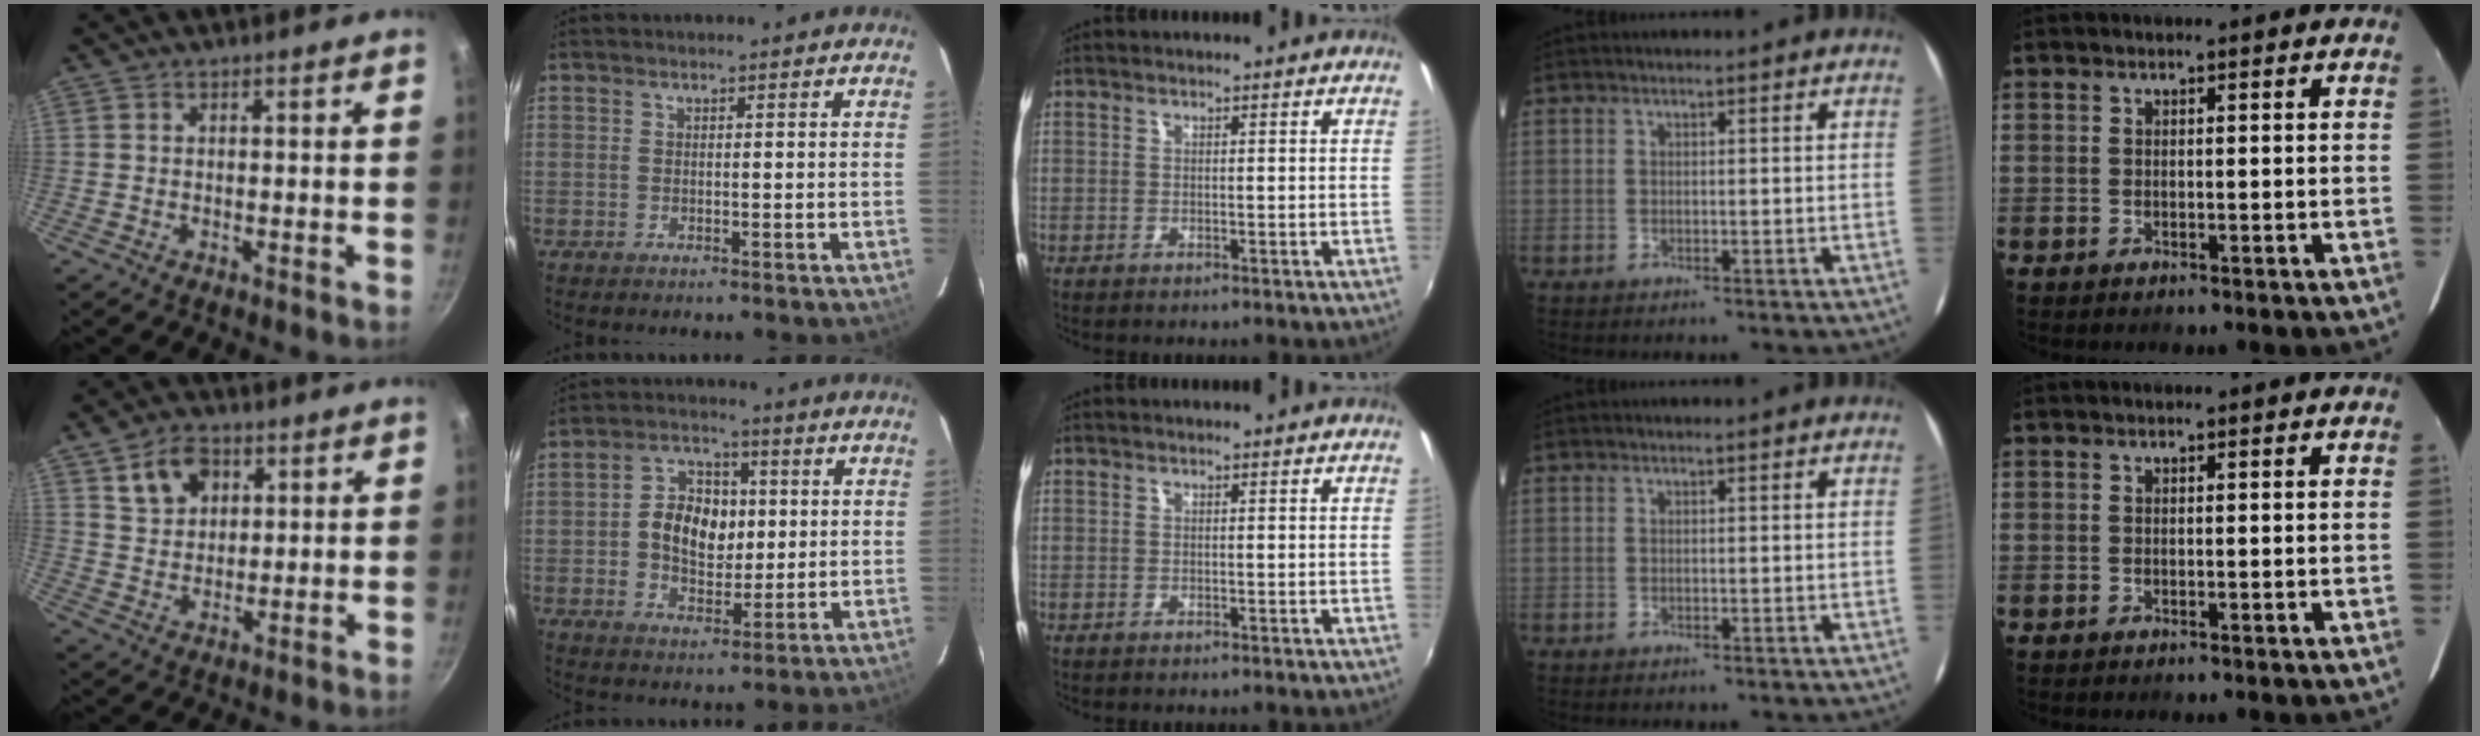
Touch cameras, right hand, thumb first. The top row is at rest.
{"thumb": {"total": 7.9, "force": [3.5, 5.7, 4.3], "torque": [-0.055, -0.003, 0.063]}, "index": {"total": 9.7, "force": [0.4, 7.1, 6.7], "torque": [-0.129, 0.020, 0.011]}}